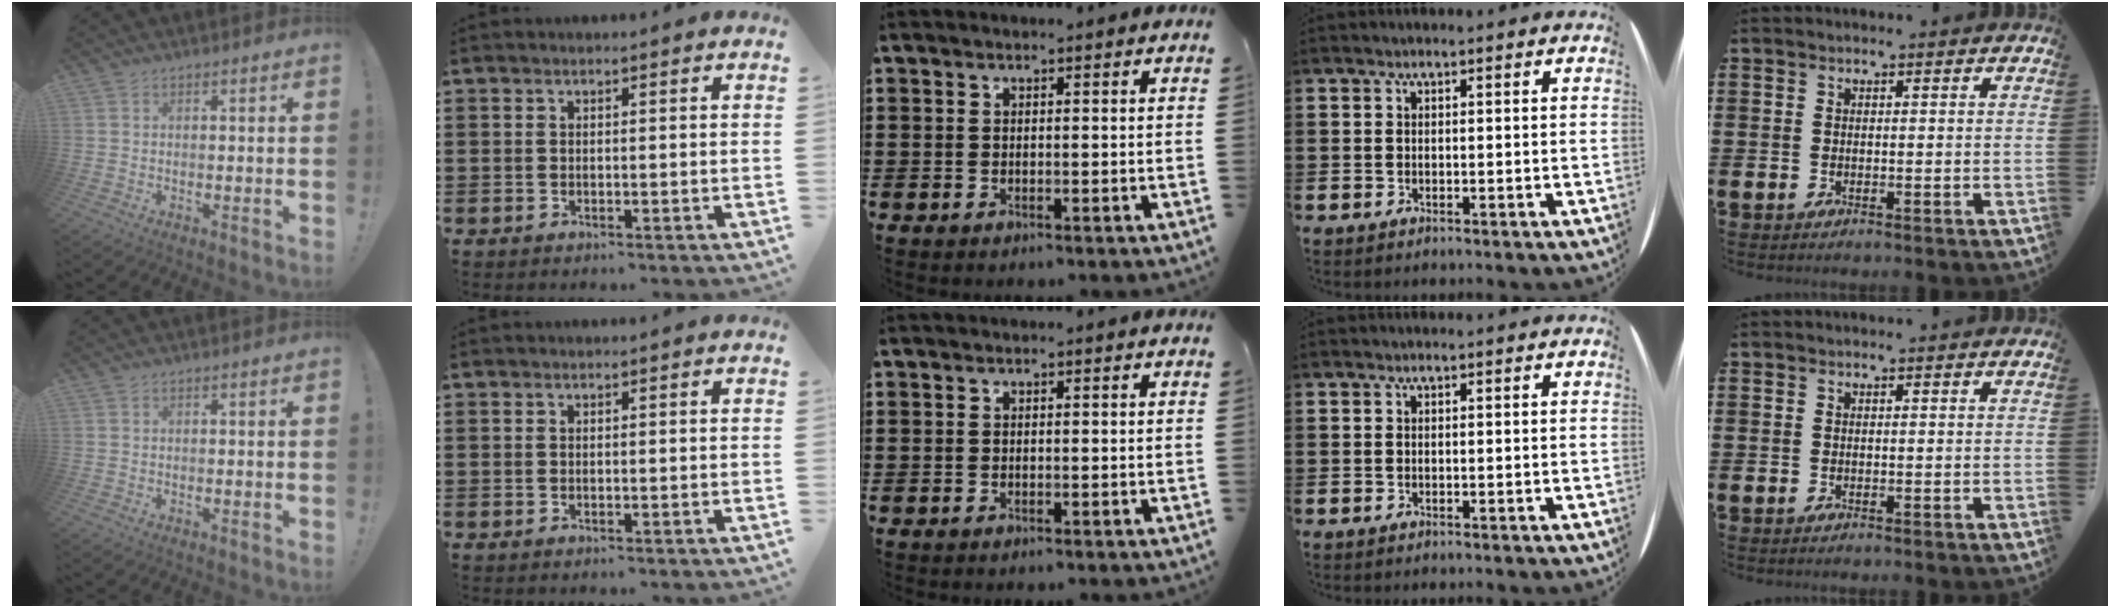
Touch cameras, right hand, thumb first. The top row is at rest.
{}